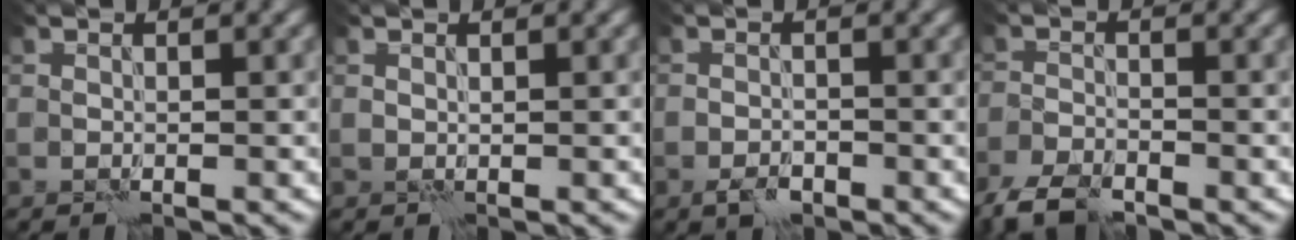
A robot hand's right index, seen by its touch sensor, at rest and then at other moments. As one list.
[{"total": 0.0}, {"total": 1.9, "force": [-1.3, 0.9, 1.0], "torque": [-0.016, 0.002, -0.025]}, {"total": 4.6, "force": [-3.8, 1.5, 2.1], "torque": [-0.039, -0.008, -0.084]}]